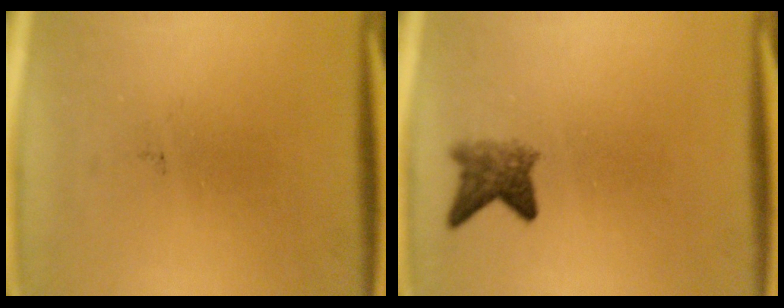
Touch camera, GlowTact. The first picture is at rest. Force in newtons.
{"total": 3.2}